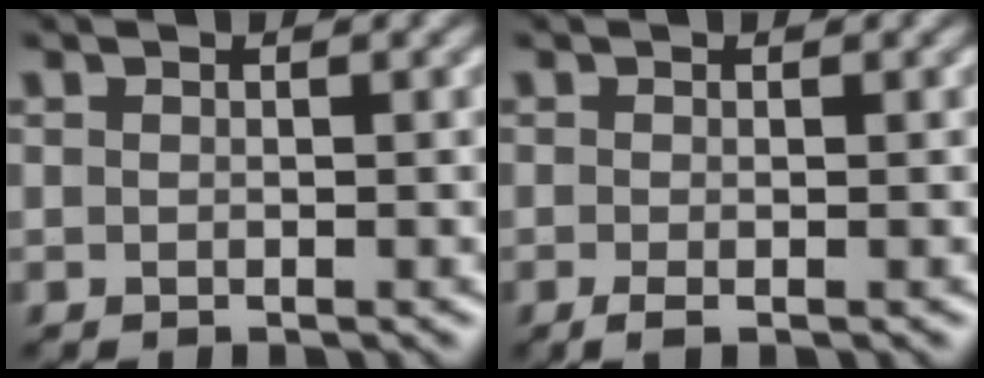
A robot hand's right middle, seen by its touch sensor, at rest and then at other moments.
{"total": 1.2, "force": [-0.5, 0.3, 1.0], "torque": [-0.024, -0.008, -0.010]}